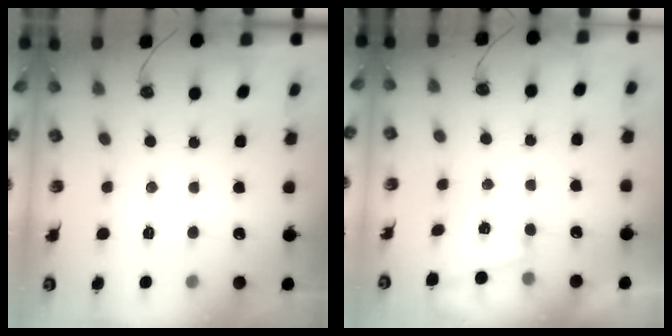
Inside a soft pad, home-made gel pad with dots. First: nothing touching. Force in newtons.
{"total": 1.6, "press": 0.8, "slide": 1.4}